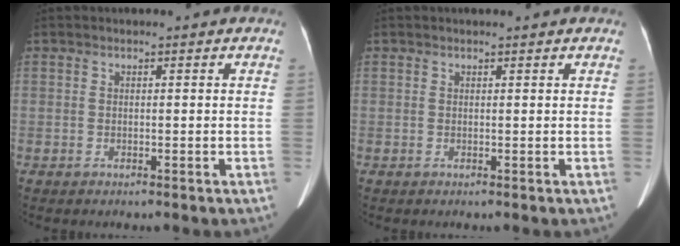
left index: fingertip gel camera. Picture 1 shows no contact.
{"total": 1.9, "force": [1.6, 0.2, 0.9], "torque": [-0.009, -0.002, 0.017]}